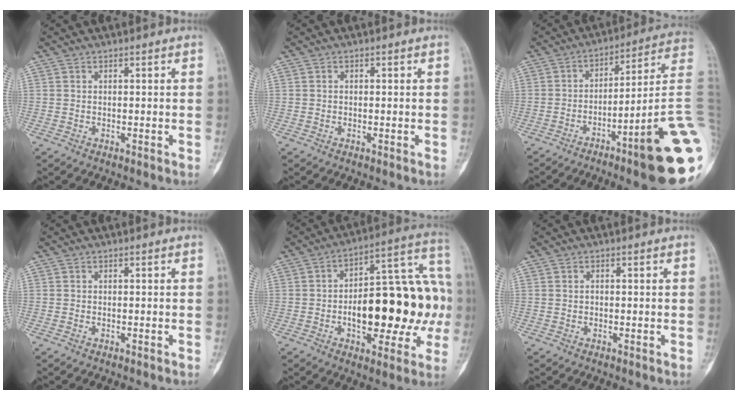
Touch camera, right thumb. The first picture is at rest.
{"total": 0.0}
{"total": 20.4, "force": [-6.5, 1.2, 19.3], "torque": [-0.199, 0.033, -0.095]}
{"total": 0.0}
{"total": 25.6, "force": [-3.0, 11.7, 22.6], "torque": [-0.301, 0.045, -0.037]}
{"total": 0.7, "force": [0.0, 0.5, 0.5], "torque": [-0.004, 0.003, -0.001]}